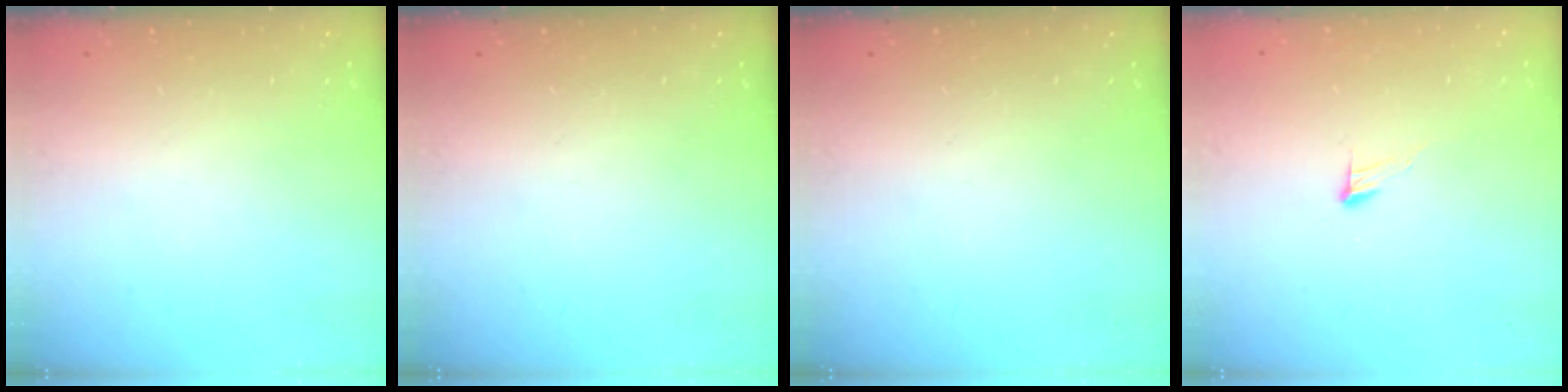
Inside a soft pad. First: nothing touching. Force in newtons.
{"total": 0.0}
{"total": 0.0}
{"total": 4.2, "press": 4.2, "slide": 0.4}